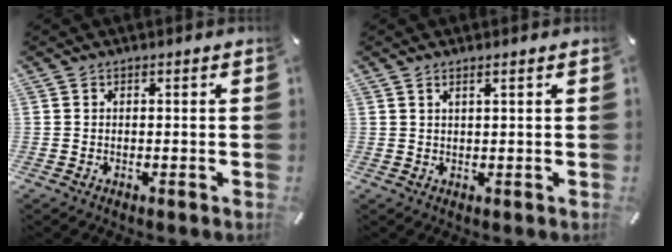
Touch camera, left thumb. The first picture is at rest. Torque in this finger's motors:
{"motor_torque": [-0.16, -0.21, 0.00, 0.13, -0.02]}